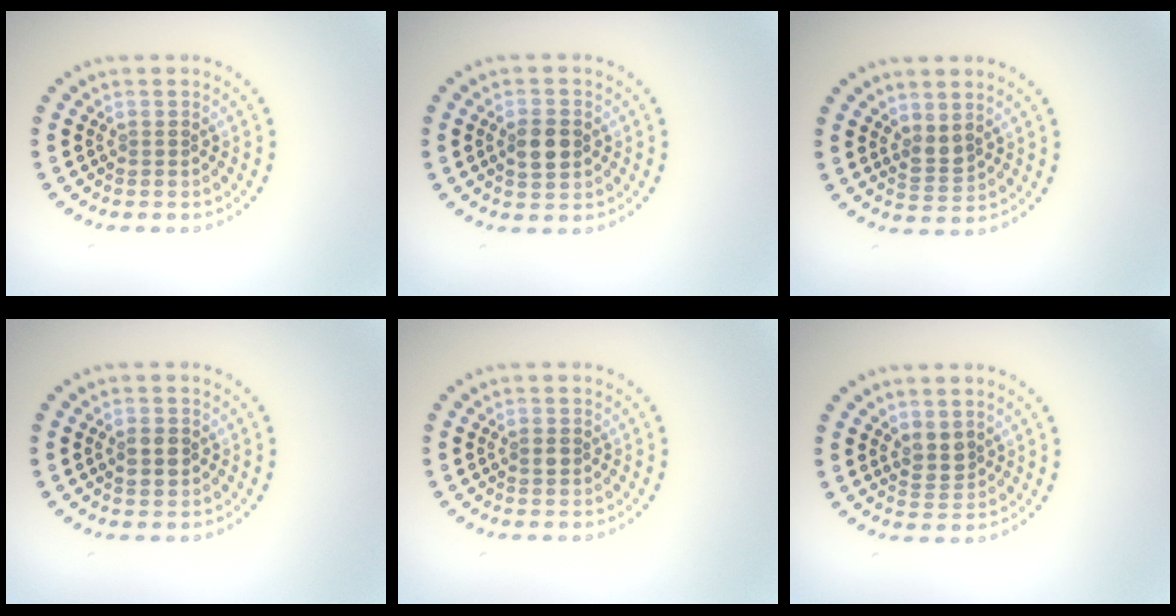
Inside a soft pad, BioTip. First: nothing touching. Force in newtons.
{"total": 2.8, "press": 2.8, "slide": 0.1}
{"total": 1.7, "press": 1.4, "slide": 1.0}
{"total": 2.4, "press": 2.4, "slide": 0.1}
{"total": 1.2, "press": 1.2, "slide": 0.0}
{"total": 2.0, "press": 1.8, "slide": 1.0}